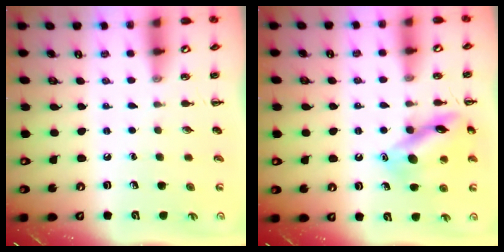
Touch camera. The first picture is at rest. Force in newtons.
{"total": 14.2, "press": 14.2, "slide": 1.1}